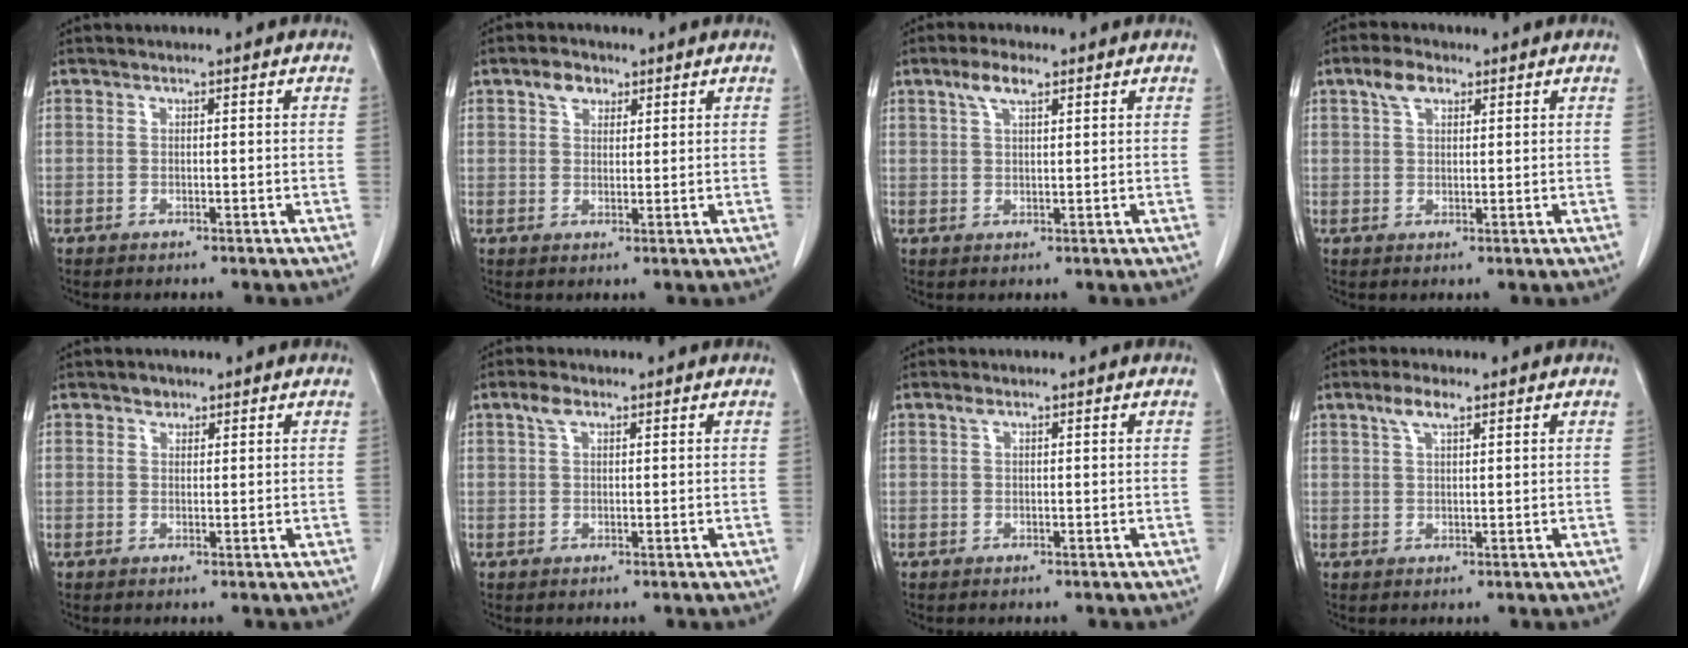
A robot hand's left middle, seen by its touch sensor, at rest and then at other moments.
{"total": 3.2, "force": [2.0, 2.1, 1.5], "torque": [-0.029, 0.008, 0.036]}
{"total": 3.8, "force": [2.3, 1.1, 2.8], "torque": [-0.060, 0.009, 0.047]}
{"total": 3.6, "force": [2.1, 2.0, 2.2], "torque": [-0.046, 0.011, 0.042]}
{"total": 1.3, "force": [0.9, 0.9, 0.2], "torque": [0.001, -0.004, 0.013]}
{"total": 2.0, "force": [1.2, 1.0, 1.3], "torque": [-0.029, 0.010, 0.025]}
{"total": 0.6, "force": [0.4, 0.2, 0.4], "torque": [-0.006, 0.005, 0.008]}
{"total": 3.1, "force": [2.0, 0.8, 2.3], "torque": [-0.050, 0.007, 0.041]}